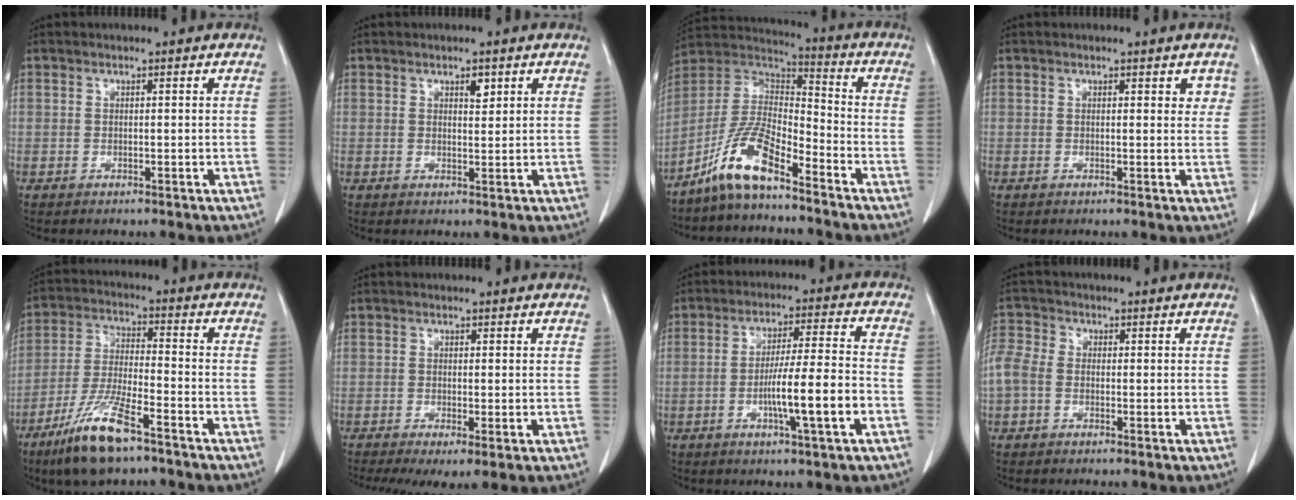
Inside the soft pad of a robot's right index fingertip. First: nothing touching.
{"total": 1.8, "force": [1.0, 0.7, 1.3], "torque": [-0.020, -0.004, 0.016]}
{"total": 10.7, "force": [-7.7, 2.4, 7.1], "torque": [-0.157, 0.015, -0.151]}
{"total": 1.9, "force": [1.0, 1.1, 1.2], "torque": [-0.004, -0.001, 0.009]}
{"total": 11.9, "force": [-7.9, 1.9, 8.7], "torque": [-0.182, -0.029, -0.149]}
{"total": 5.9, "force": [-3.2, 1.6, 4.6], "torque": [-0.074, -0.018, -0.055]}
{"total": 10.1, "force": [-3.3, -0.2, 9.5], "torque": [-0.159, 0.002, -0.054]}
{"total": 9.2, "force": [-0.8, 7.6, 5.1], "torque": [-0.162, 0.025, -0.016]}